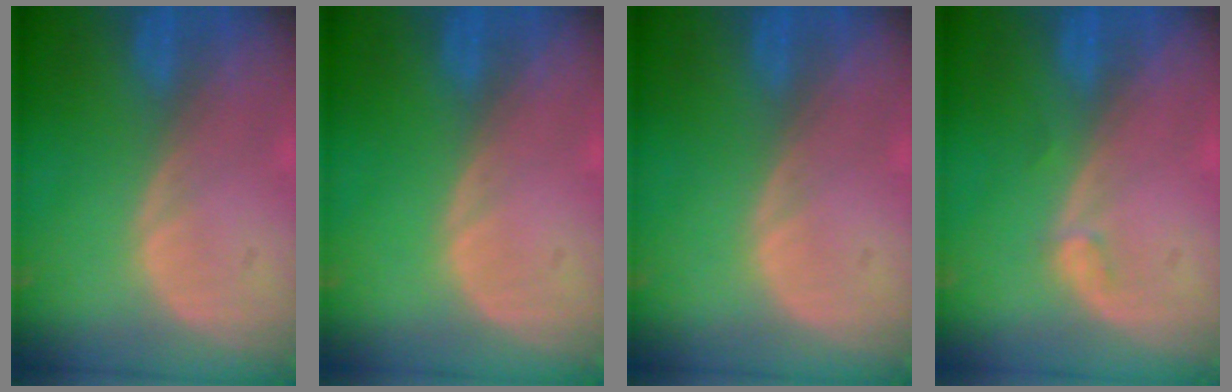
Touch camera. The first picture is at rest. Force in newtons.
{"total": 0.0}
{"total": 0.0}
{"total": 0.8, "press": 0.7, "slide": 0.1}